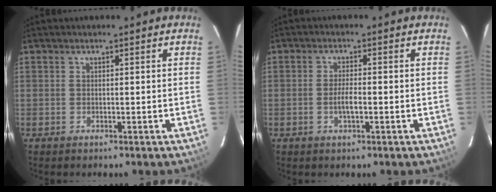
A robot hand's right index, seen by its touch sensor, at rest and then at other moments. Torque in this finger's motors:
{"motor_torque": [0.45, -0.22, 0.17, 0.05]}